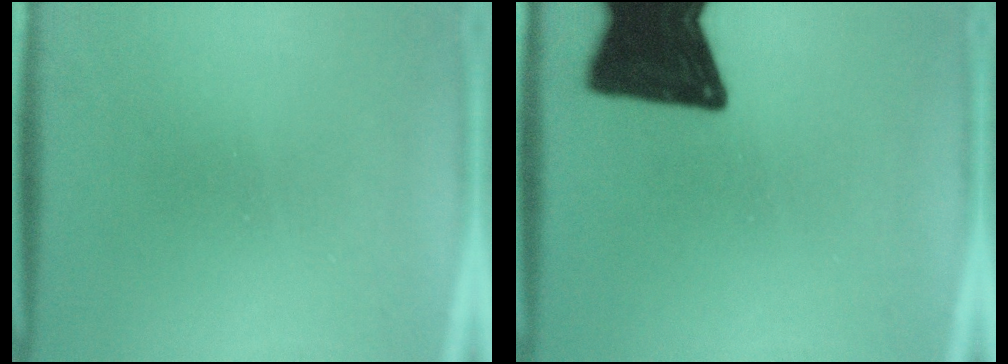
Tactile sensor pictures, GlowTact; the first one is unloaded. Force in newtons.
{"total": 19.5}